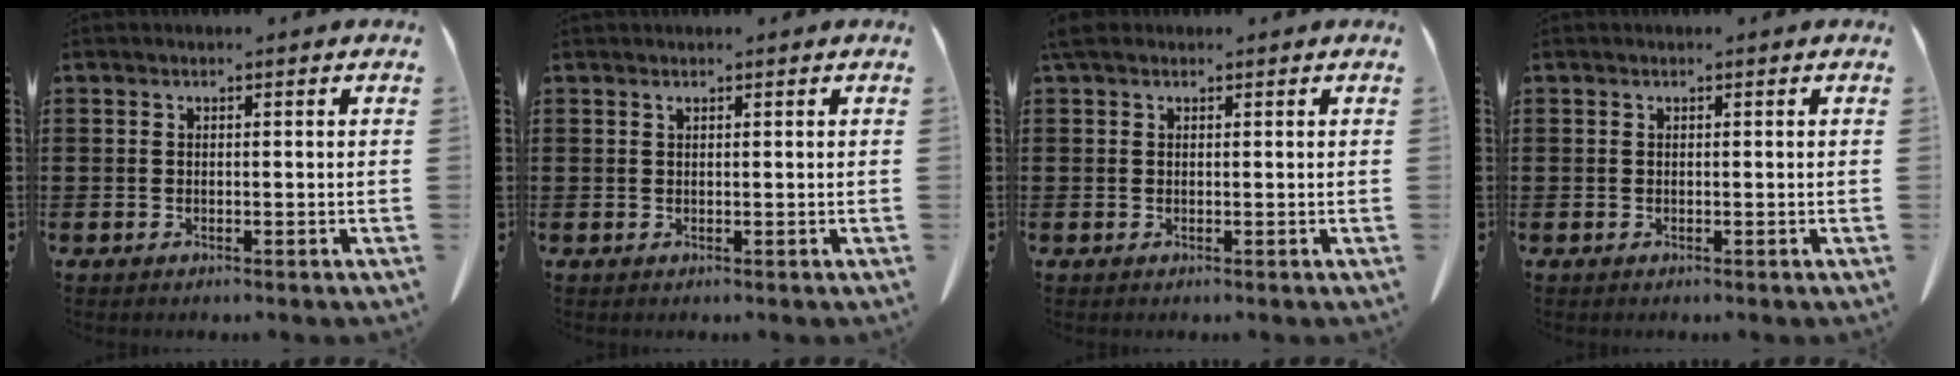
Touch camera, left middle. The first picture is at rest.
{"total": 0.6, "force": [0.4, 0.1, 0.4], "torque": [-0.010, 0.000, 0.008]}
{"total": 1.7, "force": [1.0, 1.1, 0.9], "torque": [-0.023, 0.006, 0.020]}
{"total": 0.0}